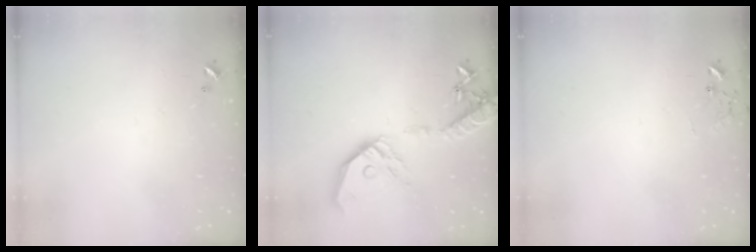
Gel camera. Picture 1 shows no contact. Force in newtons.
{"total": 20.0, "press": 19.7, "slide": 3.5}
{"total": 7.4, "press": 7.4, "slide": 0.6}